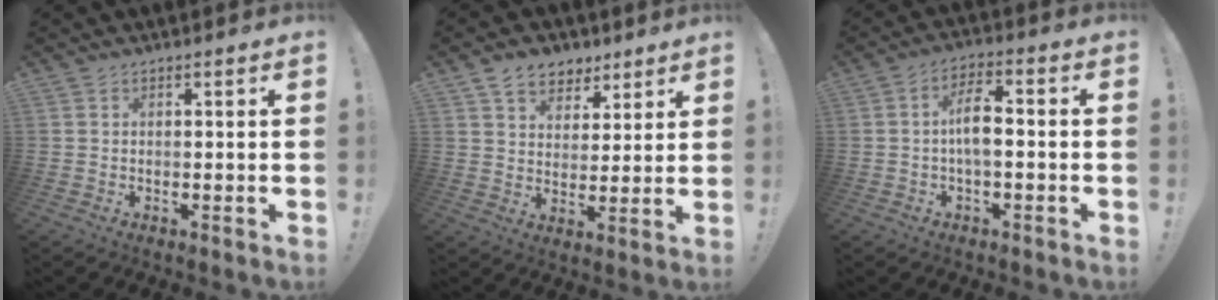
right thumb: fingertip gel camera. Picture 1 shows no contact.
{"total": 9.2, "force": [6.1, 6.5, 2.5], "torque": [-0.040, -0.036, 0.121]}
{"total": 7.7, "force": [-0.4, 2.9, 7.1], "torque": [-0.121, 0.006, -0.010]}